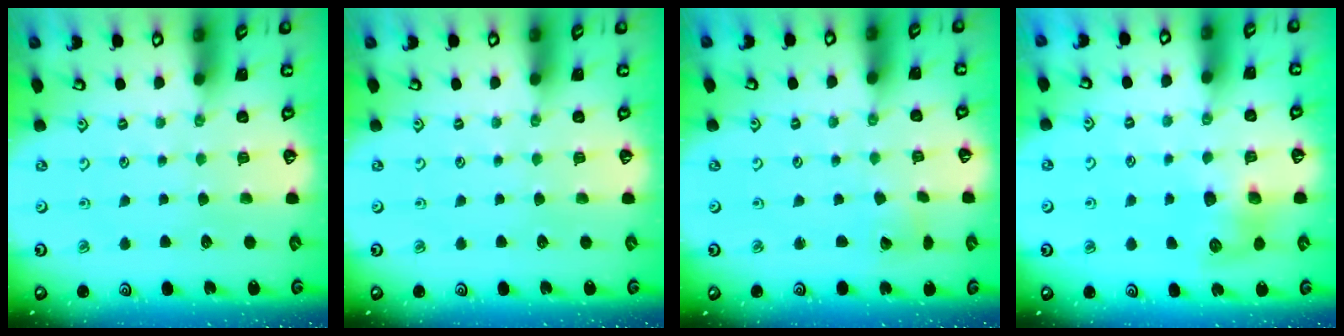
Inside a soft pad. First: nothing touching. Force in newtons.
{"total": 0.0}
{"total": 3.4, "press": 3.3, "slide": 0.3}
{"total": 8.0, "press": 8.0, "slide": 0.0}